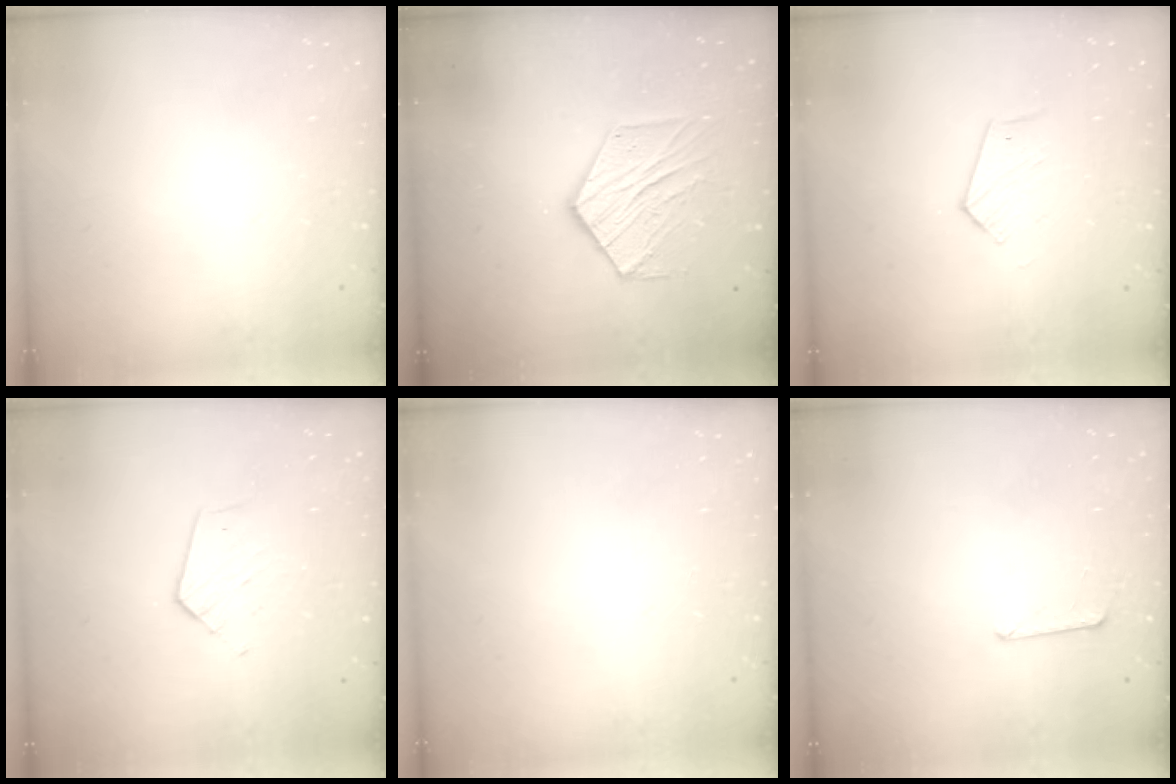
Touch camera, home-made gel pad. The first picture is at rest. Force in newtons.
{"total": 11.9, "press": 11.8, "slide": 0.7}
{"total": 4.1, "press": 4.1, "slide": 0.4}
{"total": 6.0, "press": 6.0, "slide": 0.5}
{"total": 0.0}
{"total": 5.4, "press": 5.3, "slide": 0.5}